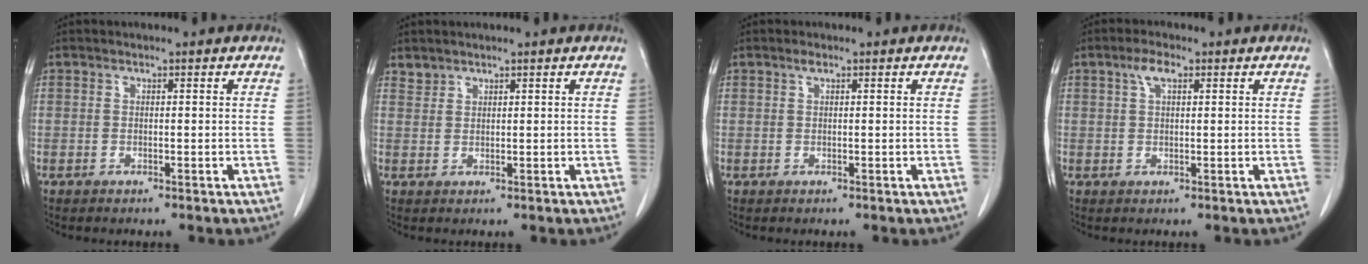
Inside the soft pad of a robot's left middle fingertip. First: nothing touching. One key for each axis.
{"total": 1.3, "fx": 1.2, "fy": 0.4, "fz": -0.2, "tx": 0.004, "ty": 0.003, "tz": 0.025}
{"total": 0.7, "fx": 0.5, "fy": 0.1, "fz": 0.5, "tx": -0.013, "ty": 0.002, "tz": 0.008}
{"total": 2.8, "fx": 1.4, "fy": 1.0, "fz": 2.2, "tx": -0.049, "ty": 0.008, "tz": 0.029}